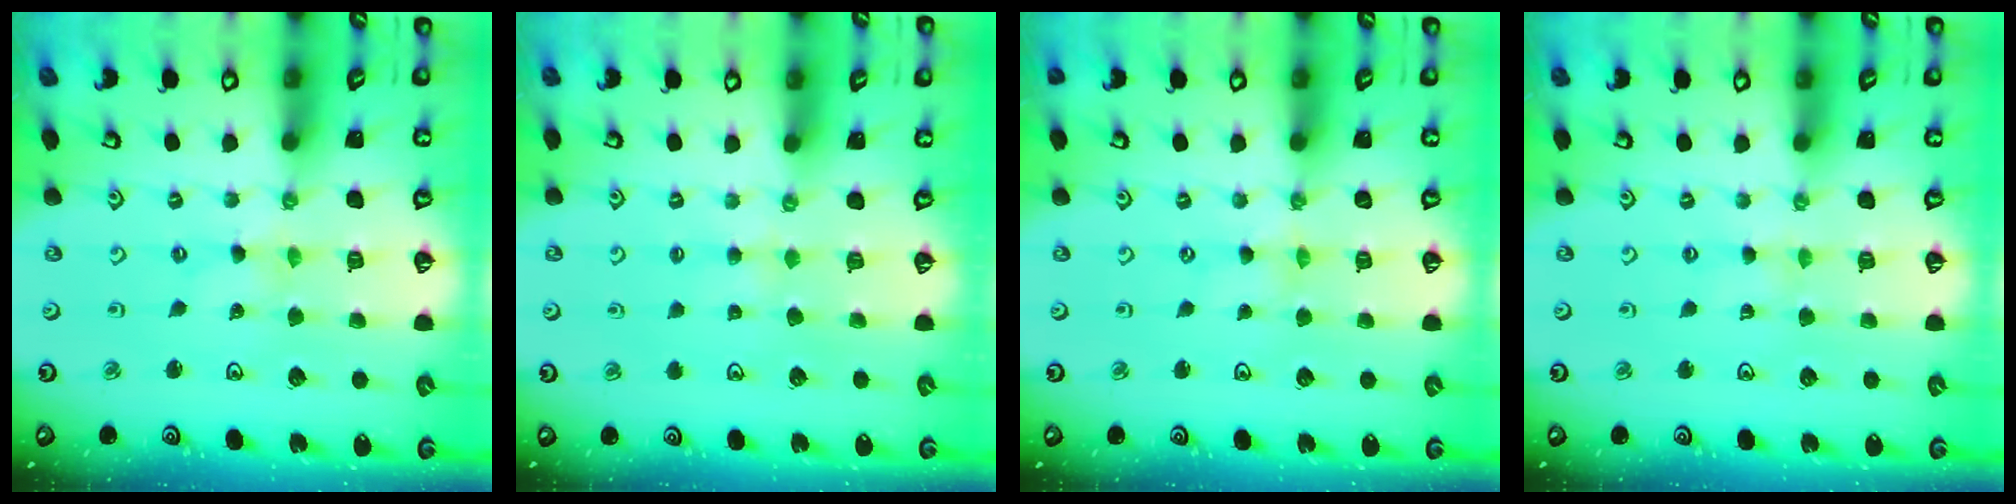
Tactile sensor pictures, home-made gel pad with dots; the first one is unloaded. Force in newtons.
{"total": 2.9, "press": 2.8, "slide": 0.5}
{"total": 0.0}
{"total": 1.5, "press": 1.5, "slide": 0.3}